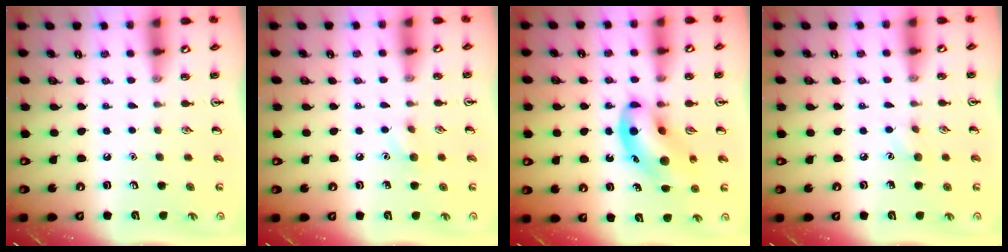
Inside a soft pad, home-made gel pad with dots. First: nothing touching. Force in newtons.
{"total": 6.3, "press": 6.0, "slide": 1.9}
{"total": 11.6, "press": 11.2, "slide": 3.1}
{"total": 5.6, "press": 5.3, "slide": 1.6}